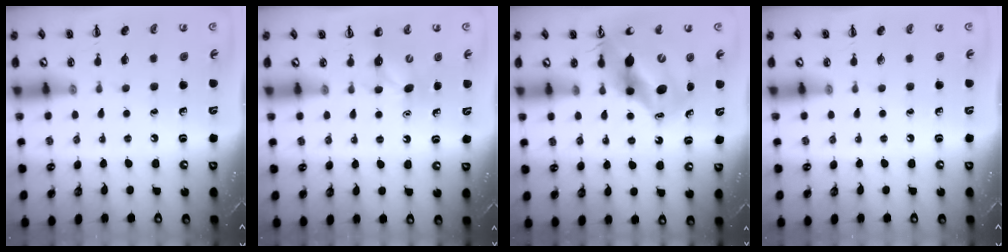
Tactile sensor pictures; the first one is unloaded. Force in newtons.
{"total": 4.1, "press": 3.9, "slide": 1.2}
{"total": 13.8, "press": 13.1, "slide": 4.4}
{"total": 0.0}